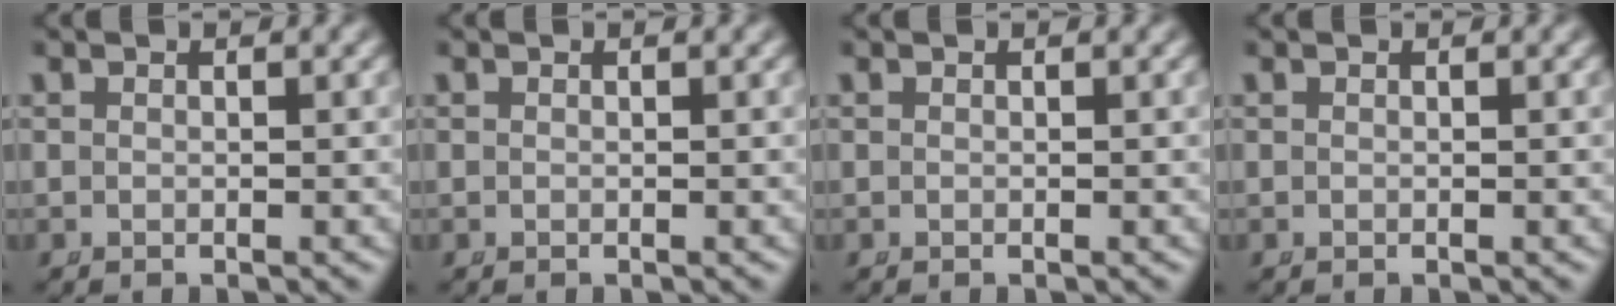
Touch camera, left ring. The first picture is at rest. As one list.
[{"total": 0.0}, {"total": 0.0}, {"total": 0.0}]